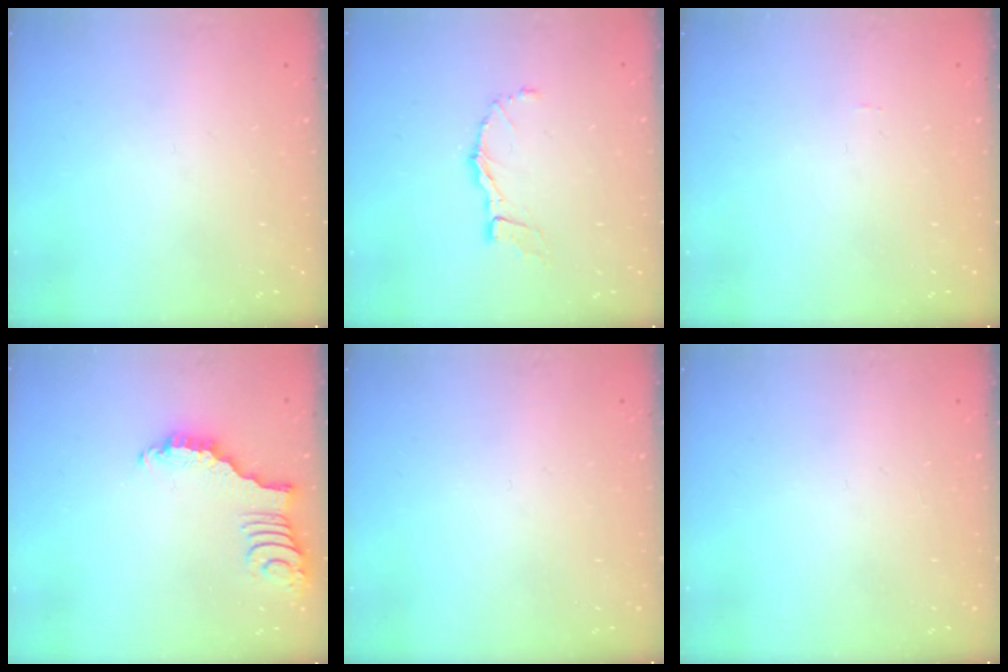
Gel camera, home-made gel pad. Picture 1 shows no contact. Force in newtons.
{"total": 5.3, "press": 5.3, "slide": 0.3}
{"total": 1.0, "press": 1.0, "slide": 0.0}
{"total": 2.7, "press": 2.7, "slide": 0.4}
{"total": 0.0}
{"total": 0.0}